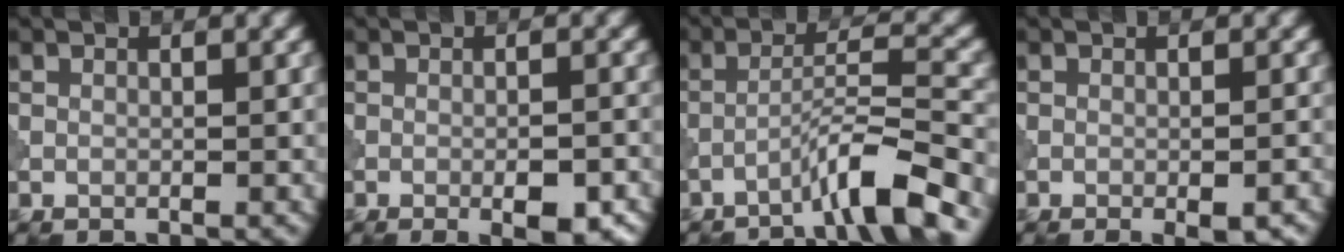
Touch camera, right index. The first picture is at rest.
{"total": 3.7, "force": [-1.8, 1.1, 3.0], "torque": [-0.043, 0.004, -0.021]}
{"total": 5.5, "force": [-3.8, 0.2, 4.0], "torque": [-0.062, 0.022, -0.076]}
{"total": 3.0, "force": [-1.7, 0.7, 2.3], "torque": [-0.035, -0.001, -0.020]}